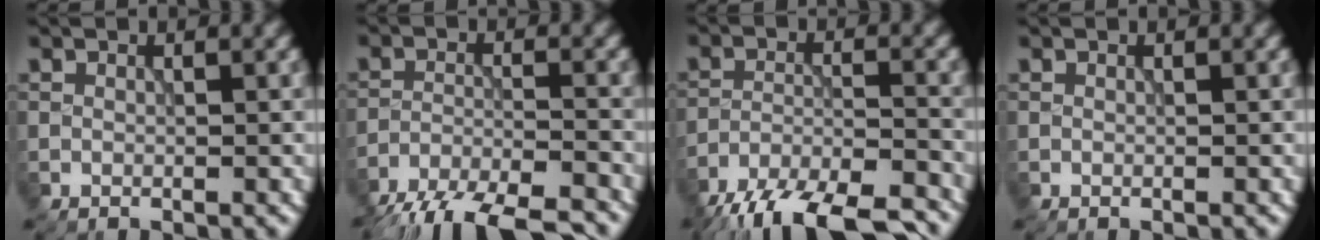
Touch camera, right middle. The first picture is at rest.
{"total": 10.6, "force": [-9.6, 2.6, 3.6], "torque": [-0.054, -0.019, -0.146]}
{"total": 13.0, "force": [-11.4, 3.6, 5.1], "torque": [-0.087, -0.023, -0.171]}
{"total": 0.0}